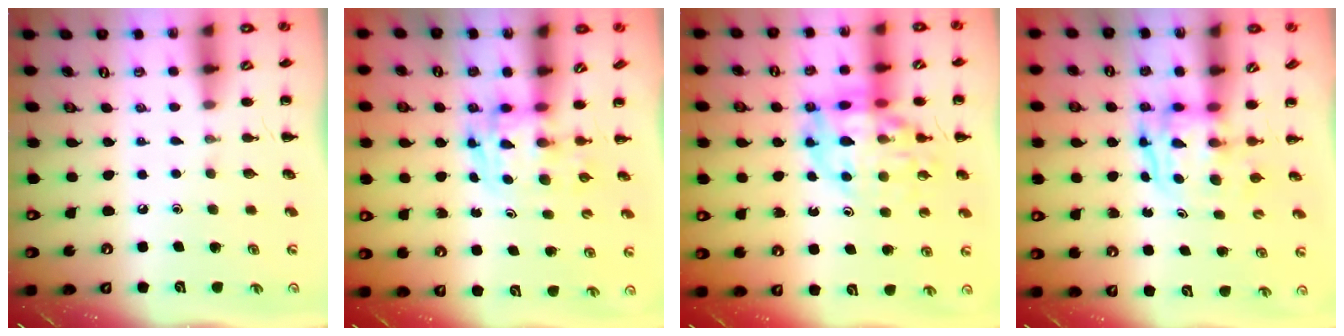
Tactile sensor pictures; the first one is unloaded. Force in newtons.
{"total": 3.6, "press": 3.5, "slide": 0.6}
{"total": 16.3, "press": 15.8, "slide": 3.8}
{"total": 4.0, "press": 3.9, "slide": 0.4}